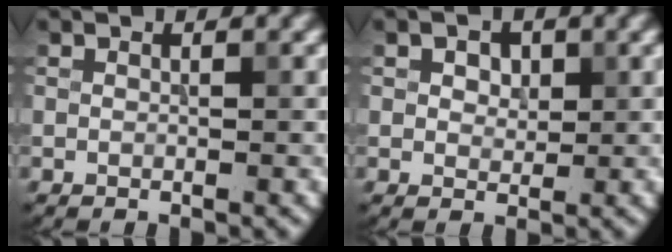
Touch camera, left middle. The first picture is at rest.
{"total": 2.0, "force": [0.8, 1.4, 1.1], "torque": [-0.019, 0.003, 0.010]}